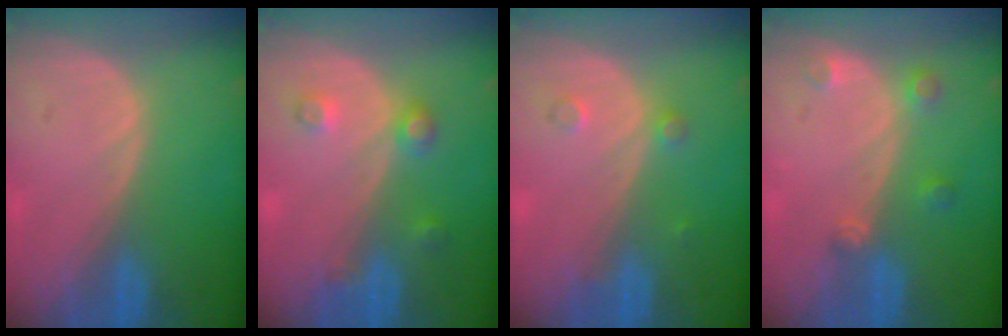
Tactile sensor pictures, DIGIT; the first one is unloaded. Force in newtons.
{"total": 3.5, "press": 3.3, "slide": 1.3}
{"total": 1.7, "press": 1.7, "slide": 0.3}
{"total": 2.6, "press": 2.6, "slide": 0.3}